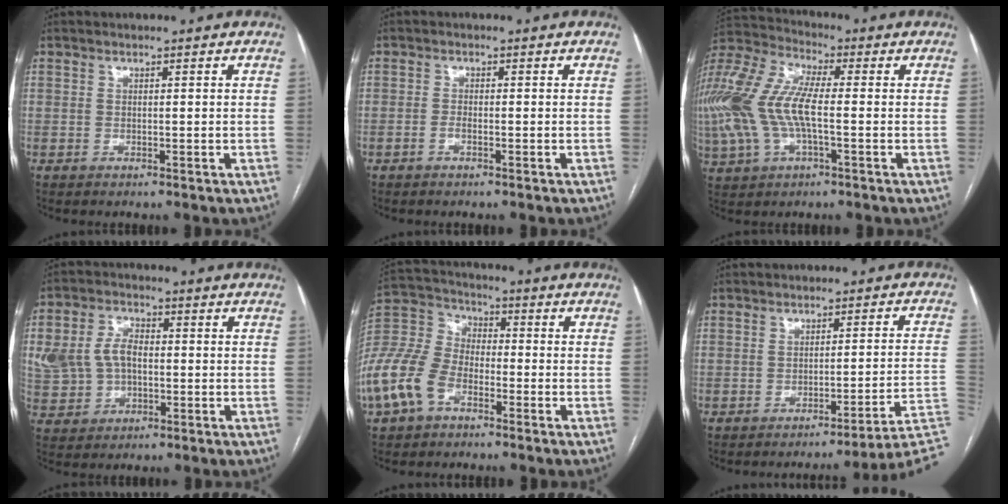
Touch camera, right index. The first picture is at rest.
{"total": 1.0, "force": [-0.6, 0.2, 0.7], "torque": [-0.016, 0.001, -0.012]}
{"total": 18.1, "force": [-1.3, 7.3, 16.4], "torque": [-0.395, 0.013, -0.027]}
{"total": 9.8, "force": [0.0, 7.3, 6.6], "torque": [-0.163, 0.024, 0.009]}
{"total": 15.1, "force": [-7.3, 9.3, 9.3], "torque": [-0.246, 0.011, -0.150]}
{"total": 12.2, "force": [-10.4, -3.8, 5.2], "torque": [-0.011, 0.006, -0.120]}